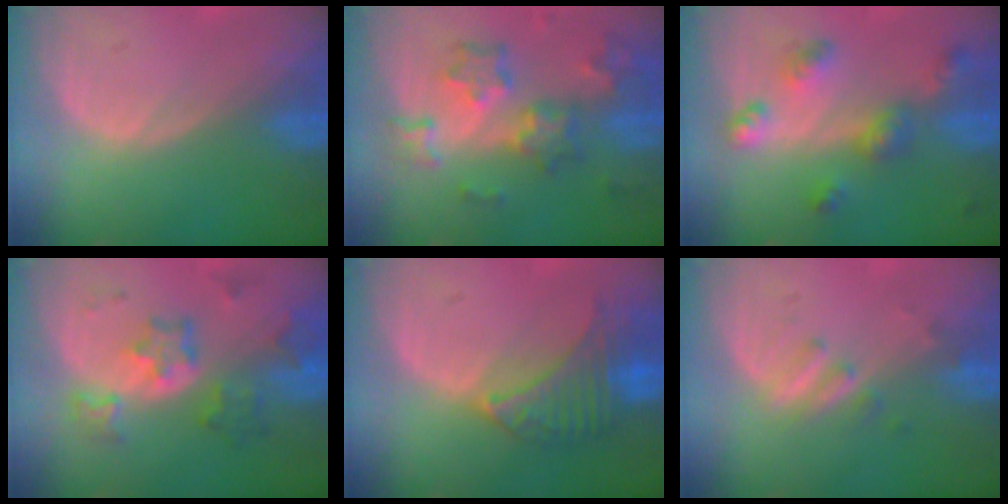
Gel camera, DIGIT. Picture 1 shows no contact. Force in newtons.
{"total": 8.7, "press": 7.7, "slide": 4.1}
{"total": 6.8, "press": 6.0, "slide": 3.2}
{"total": 6.8, "press": 6.6, "slide": 1.5}
{"total": 6.7, "press": 6.6, "slide": 0.7}
{"total": 2.8, "press": 2.6, "slide": 1.2}